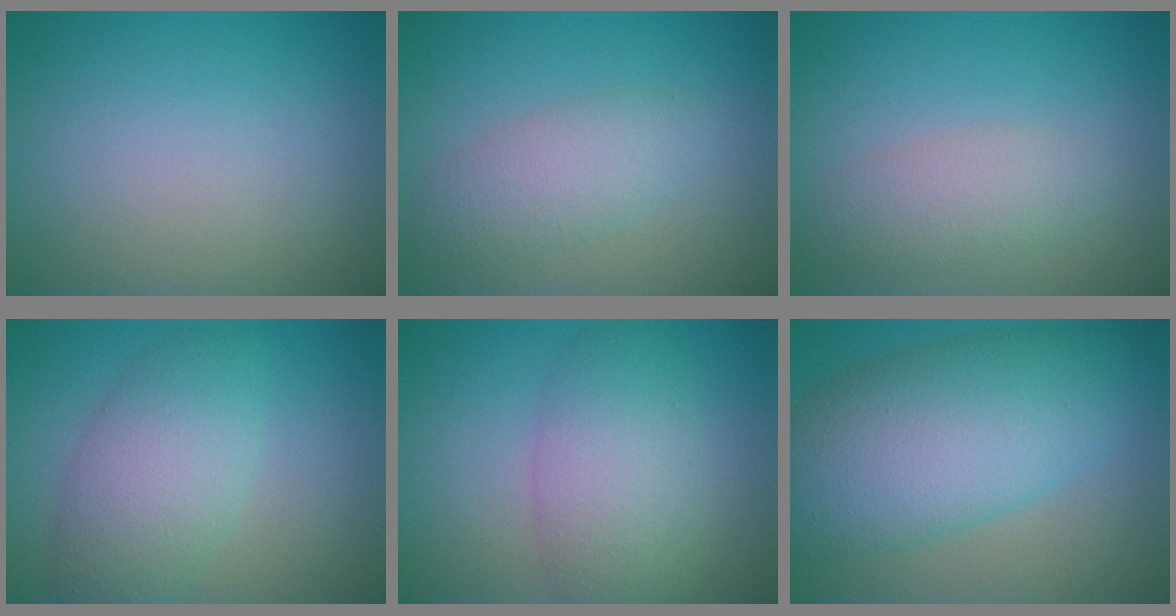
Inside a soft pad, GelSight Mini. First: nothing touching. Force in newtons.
{"total": 3.2, "press": 3.2, "slide": 0.2}
{"total": 2.9, "press": 2.9, "slide": 0.1}
{"total": 5.4, "press": 5.4, "slide": 0.2}
{"total": 5.7, "press": 5.7, "slide": 0.3}
{"total": 10.5, "press": 10.5, "slide": 0.2}